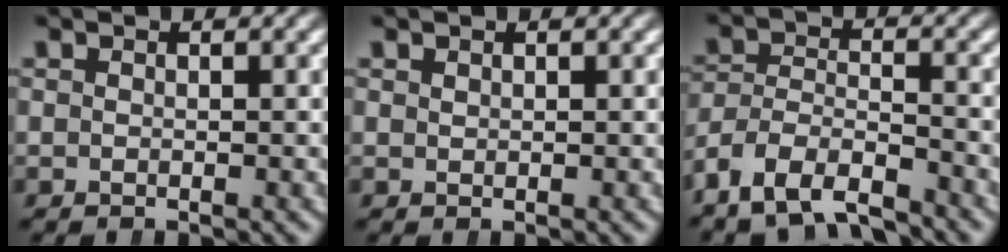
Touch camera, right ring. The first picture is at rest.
{"total": 0.7, "force": [0.5, -0.5, -0.1], "torque": [0.010, -0.002, 0.014]}
{"total": 8.4, "force": [-4.8, 6.2, 3.0], "torque": [-0.083, -0.035, -0.083]}